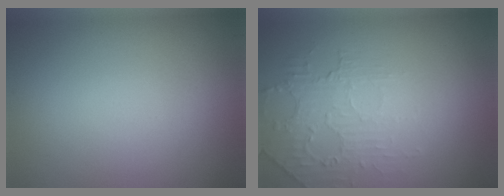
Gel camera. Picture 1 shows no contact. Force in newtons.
{"total": 2.1, "press": 1.2, "slide": 1.7}